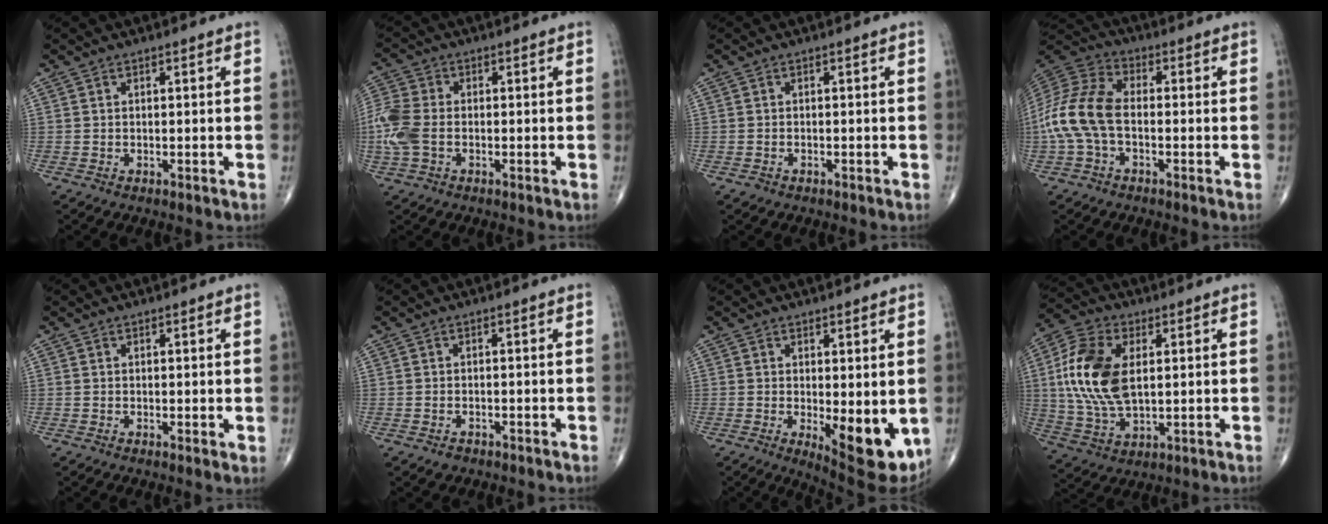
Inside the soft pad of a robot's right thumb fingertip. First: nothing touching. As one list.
[{"total": 8.7, "force": [-1.5, 5.7, 6.4], "torque": [-0.173, 0.012, -0.036]}, {"total": 0.9, "force": [-0.6, 0.6, 0.2], "torque": [-0.006, 0.002, -0.011]}, {"total": 13.4, "force": [-1.9, 7.8, 10.7], "torque": [-0.239, 0.033, -0.043]}, {"total": 1.1, "force": [0.3, 0.4, 0.9], "torque": [-0.015, -0.005, 0.001]}, {"total": 1.4, "force": [-0.9, 0.9, 0.5], "torque": [-0.006, 0.004, -0.012]}, {"total": 11.0, "force": [-1.6, 4.2, 10.1], "torque": [-0.120, -0.027, -0.008]}, {"total": 15.8, "force": [2.5, 8.8, 12.9], "torque": [-0.265, -0.002, 0.047]}]